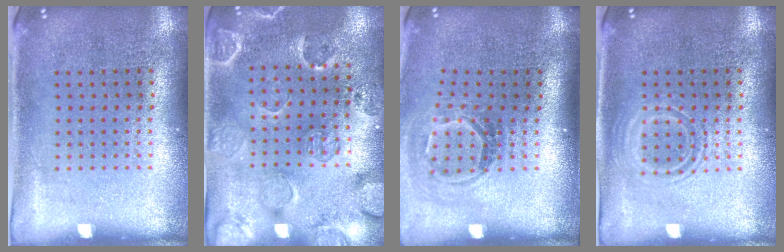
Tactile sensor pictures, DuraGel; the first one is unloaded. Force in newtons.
{"total": 2.5, "press": 2.1, "slide": 1.4}
{"total": 1.9, "press": 1.2, "slide": 1.4}
{"total": 1.0, "press": 1.0, "slide": 0.2}